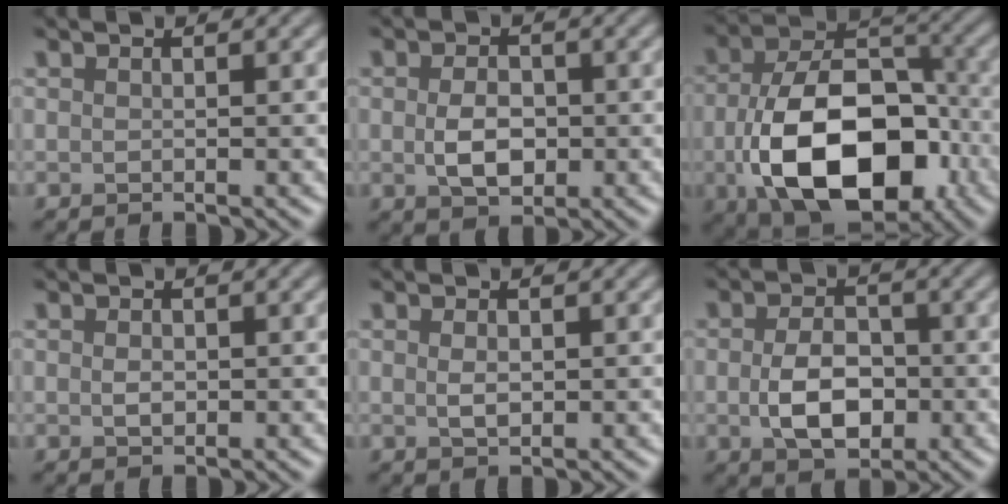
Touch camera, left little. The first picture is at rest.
{"total": 3.5, "force": [-0.4, 2.3, 2.6], "torque": [-0.051, -0.002, -0.008]}
{"total": 14.0, "force": [-3.7, 8.6, 10.4], "torque": [-0.184, -0.034, -0.062]}
{"total": 1.0, "force": [0.0, 0.7, 0.8], "torque": [-0.016, 0.000, -0.001]}
{"total": 1.3, "force": [0.1, 0.8, 1.1], "torque": [-0.023, -0.001, 0.003]}
{"total": 4.9, "force": [-0.8, 3.2, 3.6], "torque": [-0.074, -0.006, -0.016]}